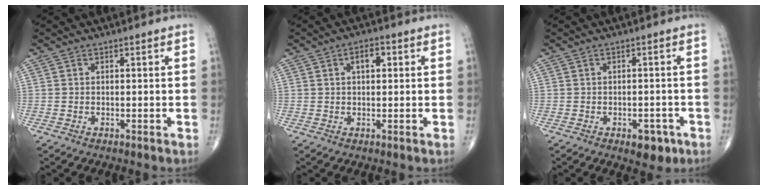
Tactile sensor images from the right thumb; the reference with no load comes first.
{"total": 3.2, "force": [1.0, 1.7, 2.6], "torque": [-0.034, 0.007, 0.012]}
{"total": 4.4, "force": [-2.2, 2.4, 2.9], "torque": [-0.019, 0.010, -0.024]}